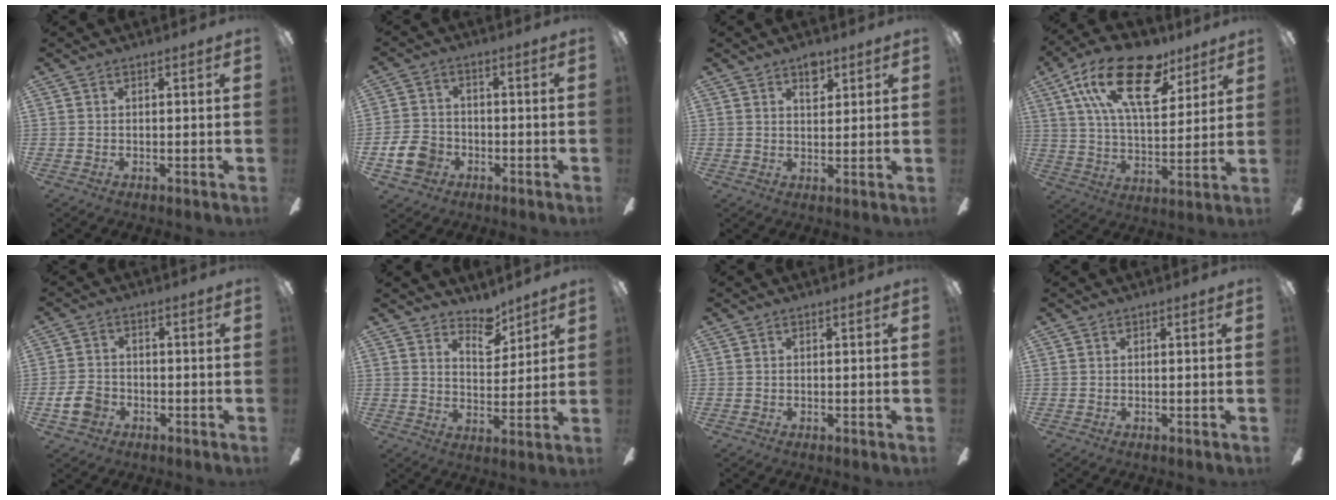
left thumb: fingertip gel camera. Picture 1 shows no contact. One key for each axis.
{"total": 7.7, "fx": -3.0, "fy": 6.1, "fz": 3.7, "tx": -0.092, "ty": 0.022, "tz": -0.056}
{"total": 5.0, "fx": 3.3, "fy": 2.7, "fz": 2.7, "tx": -0.027, "ty": -0.011, "tz": 0.054}
{"total": 22.4, "fx": 12.2, "fy": 10.4, "fz": 15.7, "tx": -0.266, "ty": -0.048, "tz": 0.208}
{"total": 6.2, "fx": -2.6, "fy": 4.7, "fz": 3.2, "tx": -0.076, "ty": 0.014, "tz": -0.048}
{"total": 7.1, "fx": 5.6, "fy": 3.2, "fz": 3.0, "tx": -0.034, "ty": -0.031, "tz": 0.098}
{"total": 0.0}
{"total": 0.0}